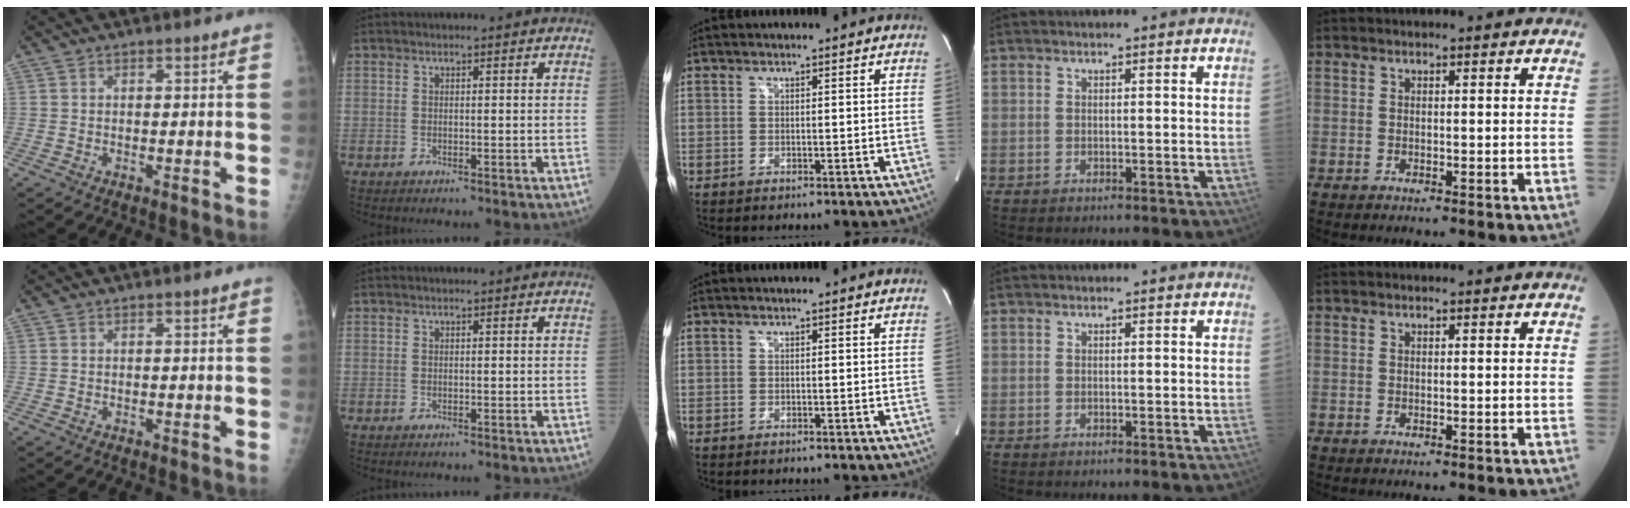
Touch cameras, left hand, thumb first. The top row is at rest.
{}